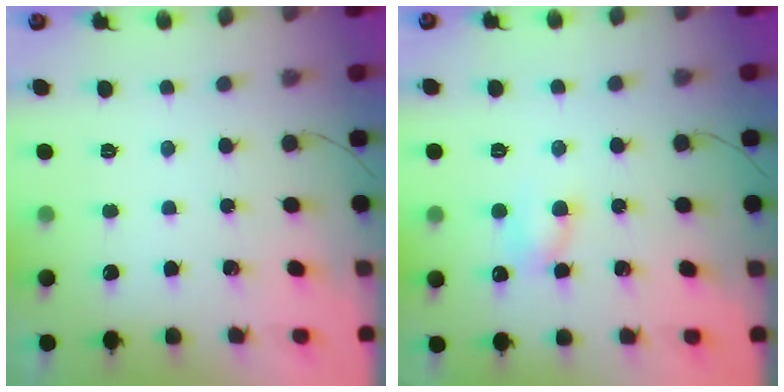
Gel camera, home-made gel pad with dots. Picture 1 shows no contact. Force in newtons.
{"total": 4.5, "press": 4.4, "slide": 0.9}